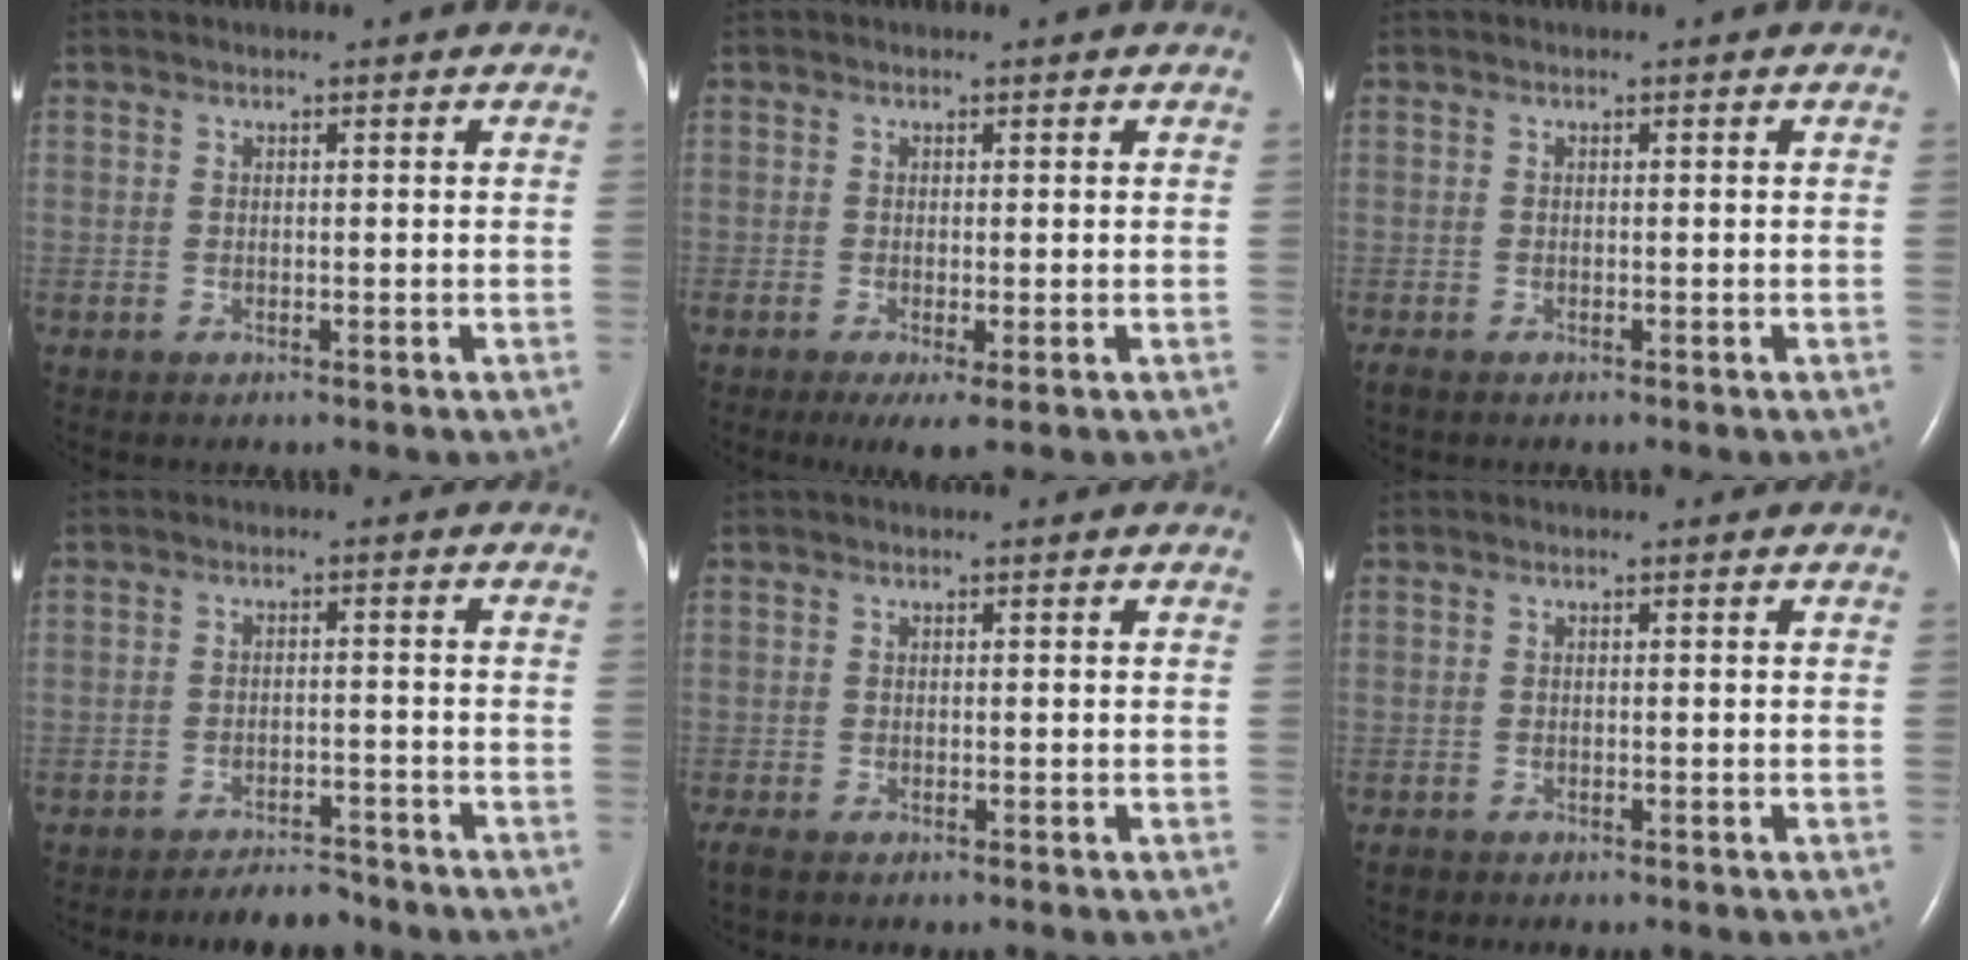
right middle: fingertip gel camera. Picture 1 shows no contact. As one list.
[{"total": 3.2, "force": [-1.3, 0.6, 2.8], "torque": [-0.046, -0.011, -0.017]}, {"total": 0.7, "force": [-0.6, 0.2, 0.3], "torque": [-0.013, -0.003, -0.011]}, {"total": 4.2, "force": [-3.9, 1.1, 1.0], "torque": [-0.015, -0.004, -0.063]}, {"total": 1.7, "force": [-1.3, 0.6, 1.0], "torque": [-0.027, -0.007, -0.023]}, {"total": 0.7, "force": [-0.6, 0.3, 0.1], "torque": [-0.007, 0.000, -0.010]}]